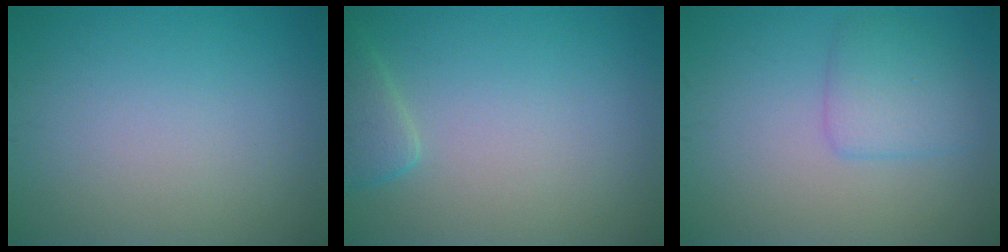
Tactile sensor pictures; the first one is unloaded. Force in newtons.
{"total": 2.0, "press": 2.0, "slide": 0.2}
{"total": 2.8, "press": 2.8, "slide": 0.2}